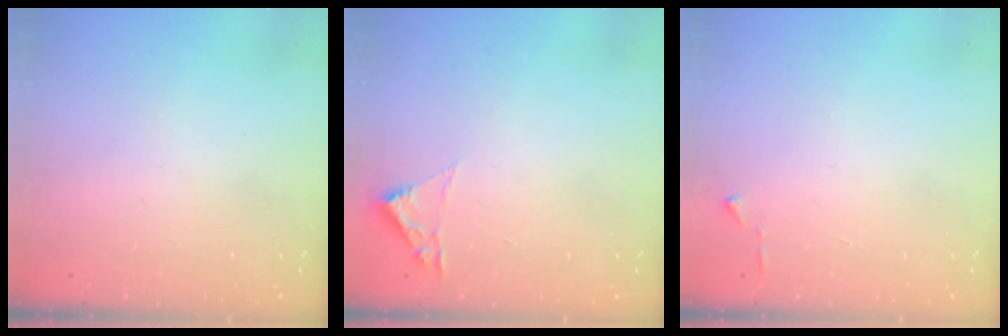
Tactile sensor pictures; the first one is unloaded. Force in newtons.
{"total": 1.8, "press": 1.8, "slide": 0.2}
{"total": 3.9, "press": 3.9, "slide": 0.5}